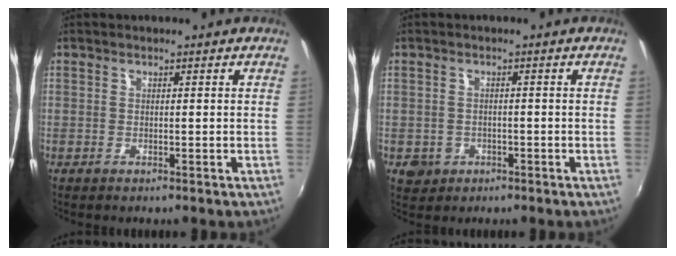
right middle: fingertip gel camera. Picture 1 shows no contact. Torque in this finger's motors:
{"motor_torque": [0.23, -0.22, 0.05, 0.01]}